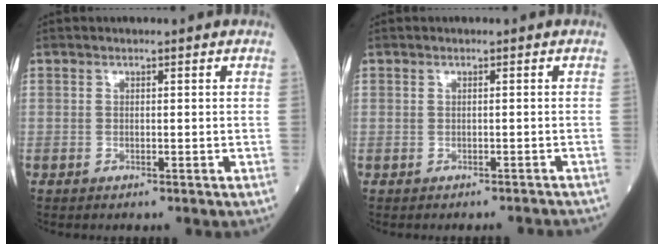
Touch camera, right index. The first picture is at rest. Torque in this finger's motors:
{"motor_torque": [-0.75, -0.04, -1.05, -0.21]}